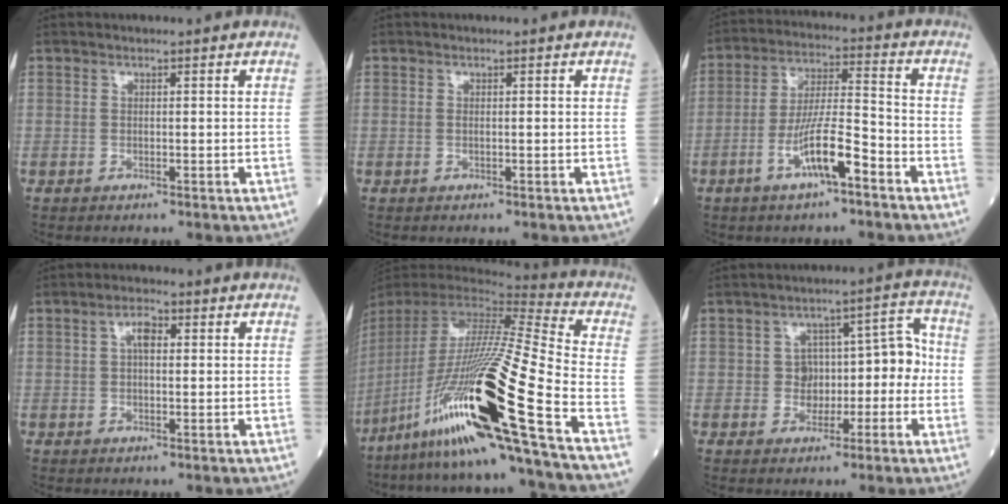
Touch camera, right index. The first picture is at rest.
{"total": 0.6, "force": [0.0, 0.2, 0.6], "torque": [-0.014, -0.001, 0.002]}
{"total": 9.4, "force": [-4.8, 1.2, 8.0], "torque": [-0.154, 0.001, -0.086]}
{"total": 2.8, "force": [0.7, 1.2, 2.5], "torque": [-0.046, 0.010, 0.011]}
{"total": 28.9, "force": [-13.6, -0.4, 25.5], "torque": [-0.493, -0.056, -0.255]}
{"total": 7.2, "force": [-1.3, 5.3, 4.8], "torque": [-0.051, 0.044, -0.017]}